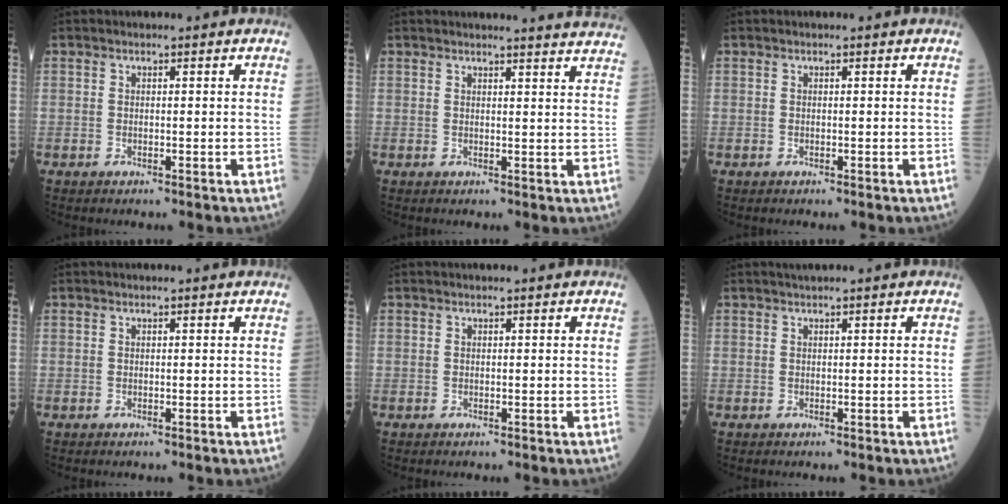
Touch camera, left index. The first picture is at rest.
{"total": 9.4, "force": [9.3, -0.6, 1.6], "torque": [-0.004, -0.043, 0.075]}
{"total": 0.0}
{"total": 0.7, "force": [0.7, 0.0, 0.1], "torque": [-0.005, 0.000, 0.006]}
{"total": 0.0}
{"total": 0.8, "force": [0.6, -0.1, 0.4], "torque": [-0.008, 0.003, 0.016]}